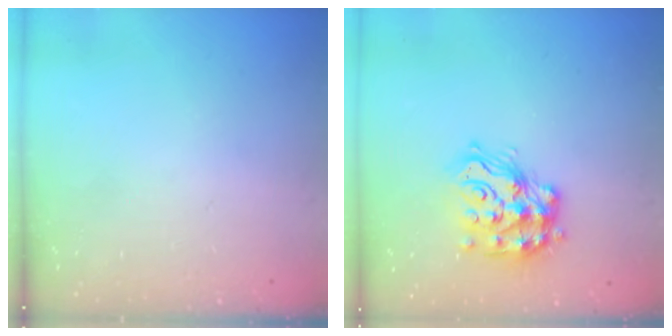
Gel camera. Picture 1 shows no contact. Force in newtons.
{"total": 15.9, "press": 15.8, "slide": 1.0}